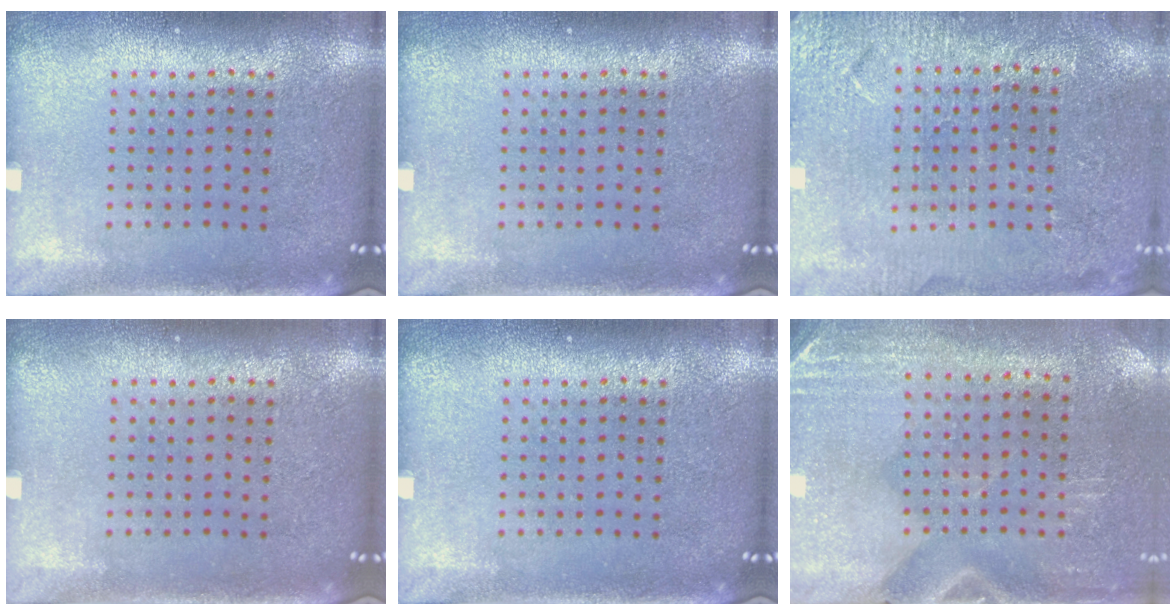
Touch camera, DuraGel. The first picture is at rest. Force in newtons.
{"total": 0.0}
{"total": 3.3, "press": 3.2, "slide": 0.6}
{"total": 0.0}
{"total": 0.0}
{"total": 2.9, "press": 2.5, "slide": 1.4}